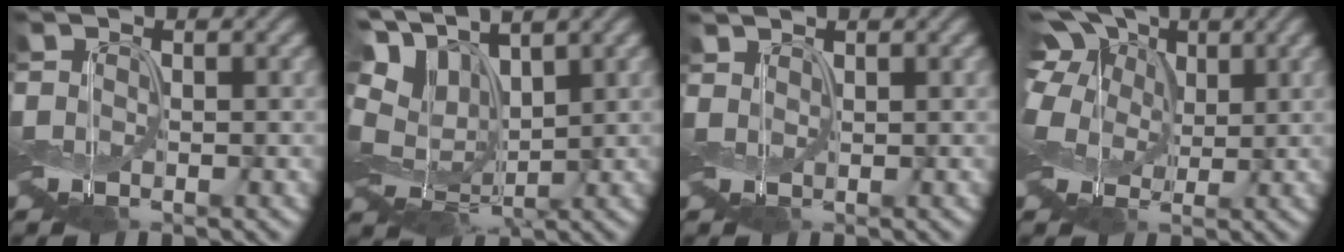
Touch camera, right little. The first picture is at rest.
{"total": 8.1, "force": [3.6, 4.3, 5.9], "torque": [-0.127, 0.015, 0.064]}
{"total": 0.7, "force": [0.6, -0.2, -0.2], "torque": [0.001, 0.002, 0.013]}
{"total": 8.6, "force": [3.1, 6.0, 5.4], "torque": [-0.122, 0.030, 0.033]}